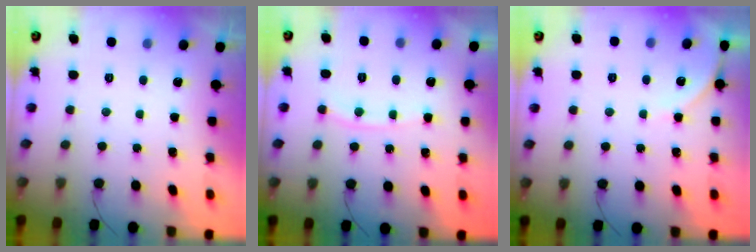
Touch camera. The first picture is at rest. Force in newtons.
{"total": 6.2, "press": 6.1, "slide": 1.0}
{"total": 4.2, "press": 4.2, "slide": 0.6}